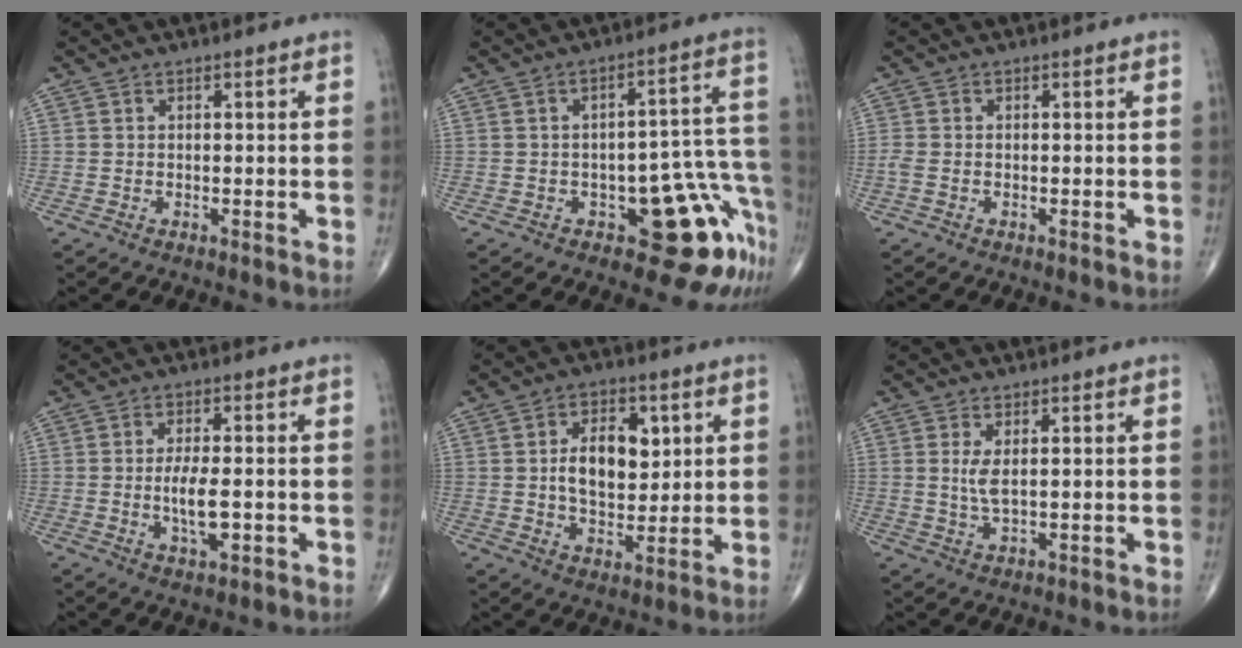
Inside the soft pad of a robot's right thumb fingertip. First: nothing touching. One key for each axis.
{"total": 13.4, "fx": -7.0, "fy": 5.5, "fz": 10.0, "tx": -0.061, "ty": 0.073, "tz": -0.087}
{"total": 1.3, "fx": -0.3, "fy": 0.7, "fz": 1.1, "tx": -0.031, "ty": 0.000, "tz": -0.008}
{"total": 6.0, "fx": -1.0, "fy": 2.2, "fz": 5.5, "tx": -0.100, "ty": -0.005, "tz": -0.017}
{"total": 10.9, "fx": 2.1, "fy": 6.7, "fz": 8.3, "tx": -0.102, "ty": -0.009, "tz": 0.040}
{"total": 3.0, "fx": 0.7, "fy": 0.8, "fz": 2.8, "tx": -0.062, "ty": -0.013, "tz": 0.019}